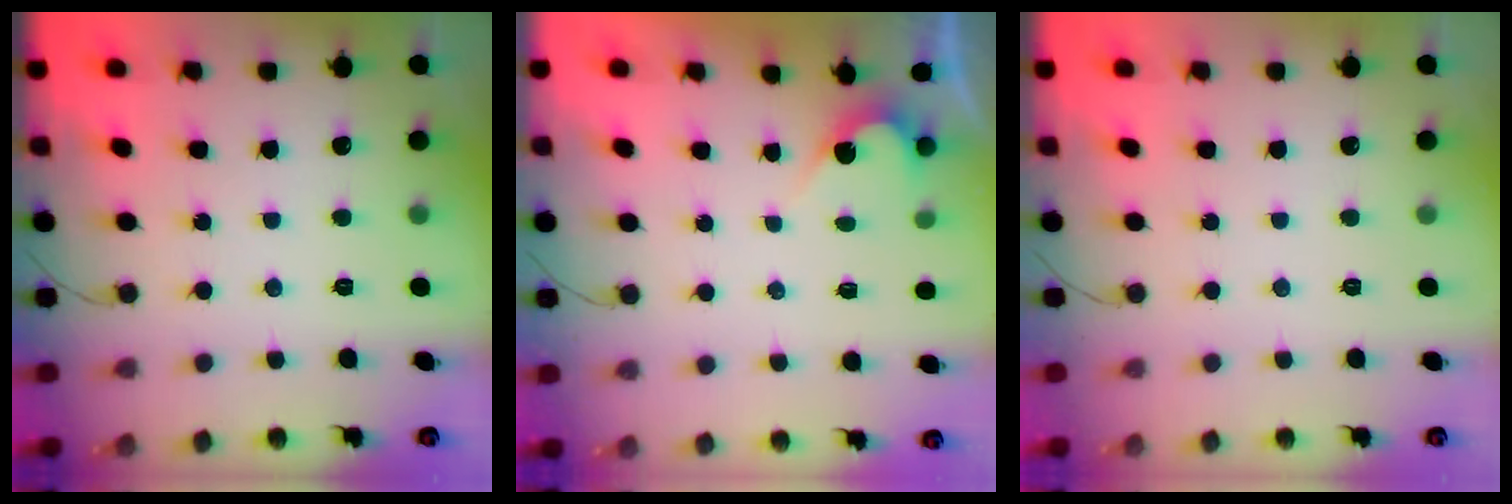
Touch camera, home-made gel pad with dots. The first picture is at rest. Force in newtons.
{"total": 2.4, "press": 2.4, "slide": 0.1}
{"total": 0.0}